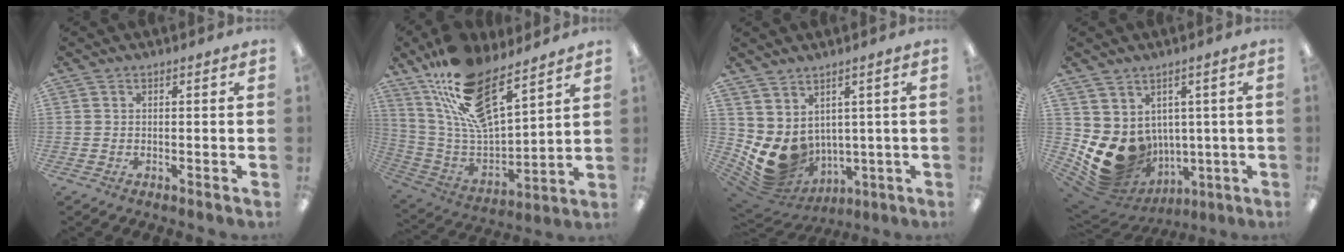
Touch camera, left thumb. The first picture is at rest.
{"total": 20.1, "force": [14.1, 7.6, 12.2], "torque": [-0.241, -0.083, 0.253]}
{"total": 8.8, "force": [1.0, 7.6, 4.3], "torque": [-0.098, -0.038, 0.030]}
{"total": 12.2, "force": [-1.0, 10.7, 5.7], "torque": [-0.114, -0.024, -0.005]}